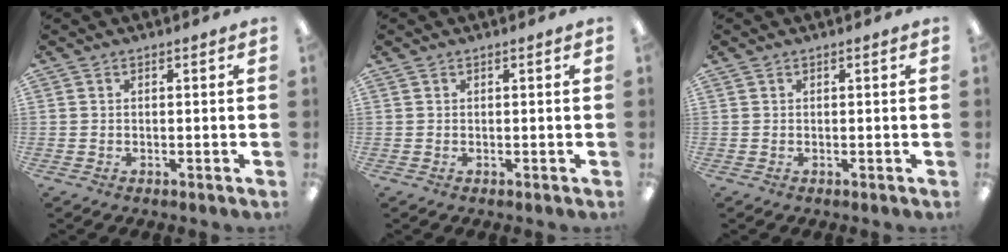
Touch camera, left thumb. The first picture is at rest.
{"total": 0.0}
{"total": 0.0}